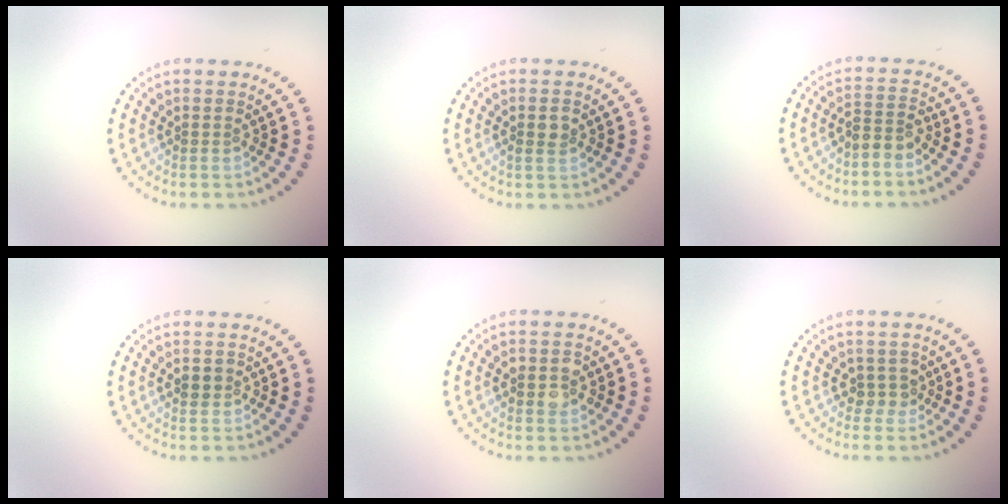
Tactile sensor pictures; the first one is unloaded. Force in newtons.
{"total": 1.3, "press": 1.3, "slide": 0.3}
{"total": 2.0, "press": 1.6, "slide": 1.2}
{"total": 1.3, "press": 1.3, "slide": 0.1}
{"total": 2.4, "press": 2.4, "slide": 0.2}
{"total": 1.7, "press": 1.4, "slide": 0.9}